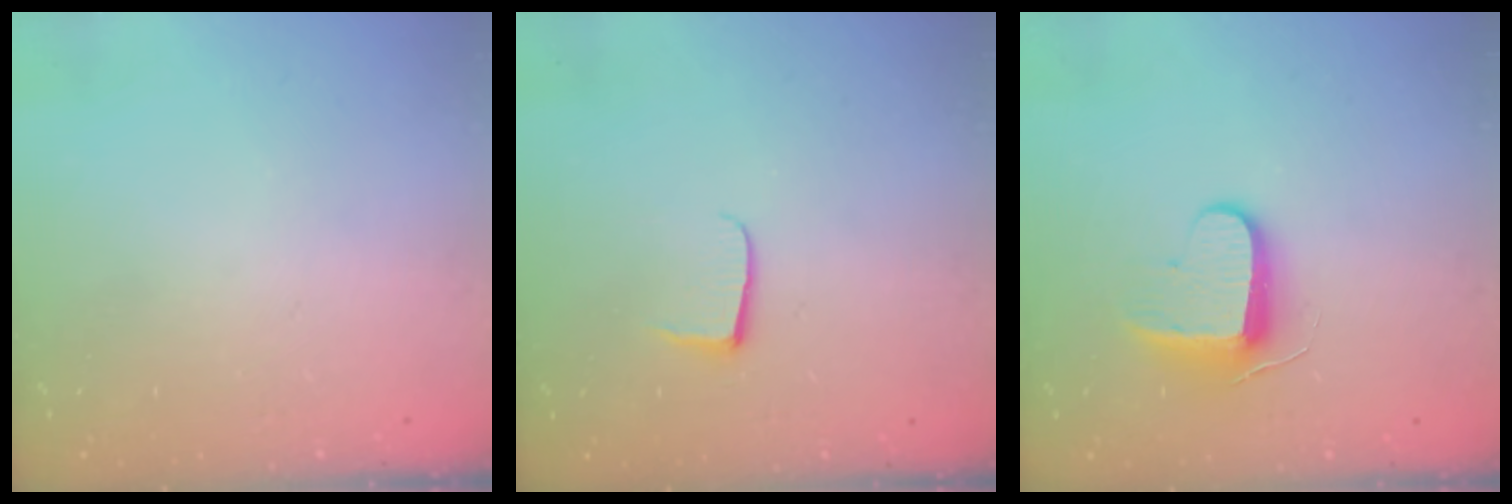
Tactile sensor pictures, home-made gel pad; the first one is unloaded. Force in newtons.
{"total": 5.4, "press": 5.3, "slide": 0.5}
{"total": 8.7, "press": 8.7, "slide": 0.6}